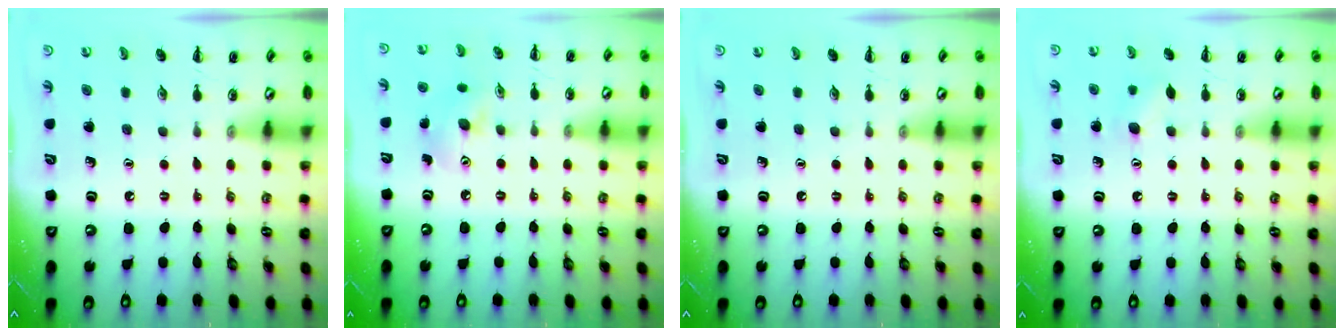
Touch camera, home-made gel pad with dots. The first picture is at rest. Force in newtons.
{"total": 8.3, "press": 8.3, "slide": 0.7}
{"total": 0.0}
{"total": 7.6, "press": 7.4, "slide": 1.6}